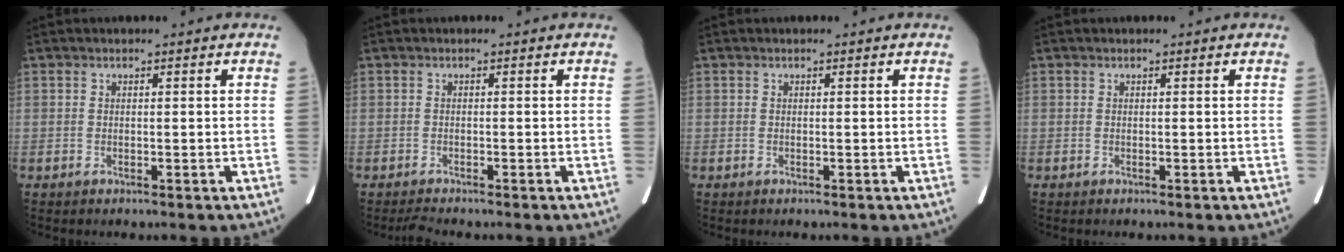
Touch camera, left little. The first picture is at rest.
{"total": 1.2, "force": [-1.1, -0.3, 0.3], "torque": [-0.015, -0.008, -0.020]}
{"total": 0.0}
{"total": 0.0}